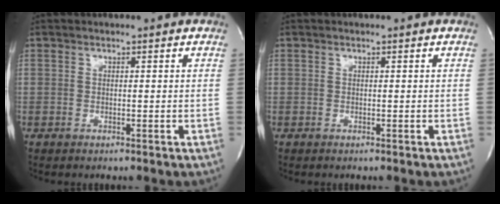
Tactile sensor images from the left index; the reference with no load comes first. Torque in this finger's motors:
{"motor_torque": [0.01, 0.00, -0.01, 0.01]}